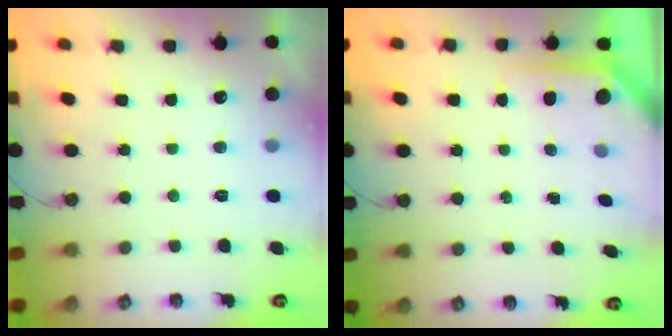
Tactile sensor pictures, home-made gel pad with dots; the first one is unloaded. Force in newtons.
{"total": 5.2, "press": 5.1, "slide": 0.3}